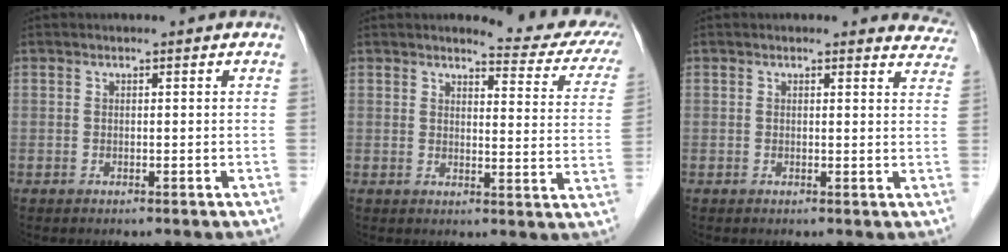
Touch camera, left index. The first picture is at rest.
{"total": 11.1, "force": [10.1, 1.7, 4.3], "torque": [-0.034, -0.041, 0.089]}
{"total": 5.1, "force": [4.8, 1.5, 0.5], "torque": [0.015, -0.020, 0.023]}